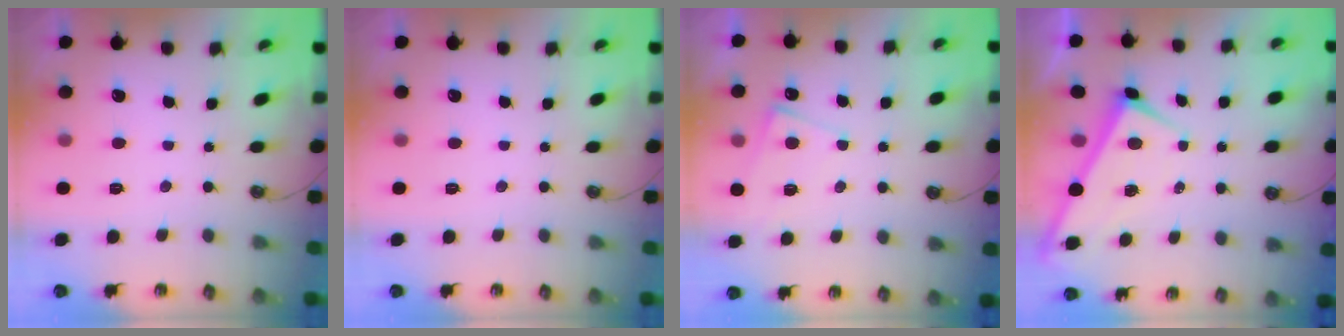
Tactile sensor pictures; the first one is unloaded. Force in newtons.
{"total": 0.0}
{"total": 4.2, "press": 4.2, "slide": 0.4}
{"total": 1.4, "press": 1.3, "slide": 0.5}